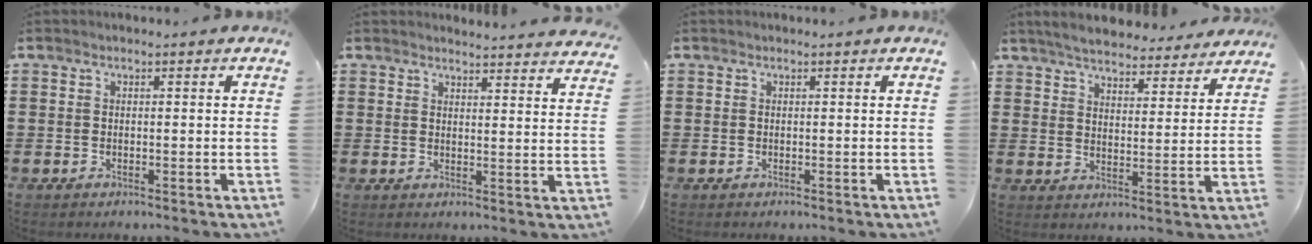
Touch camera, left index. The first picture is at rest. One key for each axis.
{"total": 3.2, "fx": 3.2, "fy": -0.3, "fz": 0.1, "tx": -0.004, "ty": -0.019, "tz": 0.058}
{"total": 0.0}
{"total": 5.3, "fx": 5.2, "fy": 0.3, "fz": 0.9, "tx": -0.042, "ty": -0.027, "tz": 0.092}